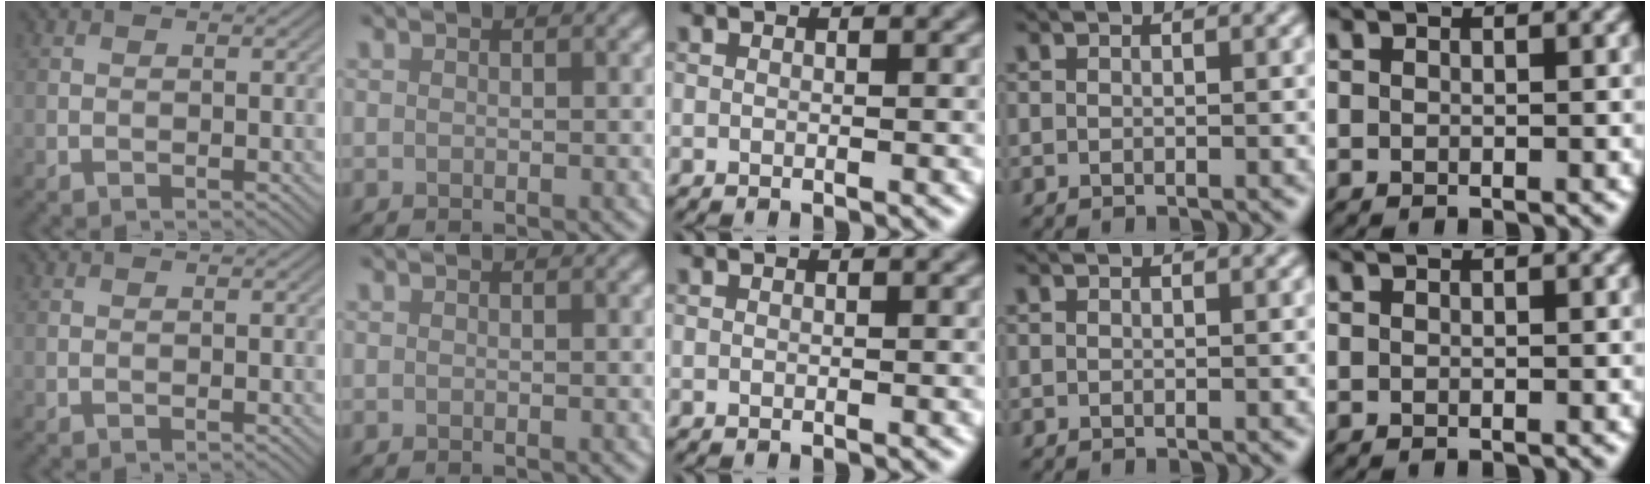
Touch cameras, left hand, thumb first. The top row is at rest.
{}